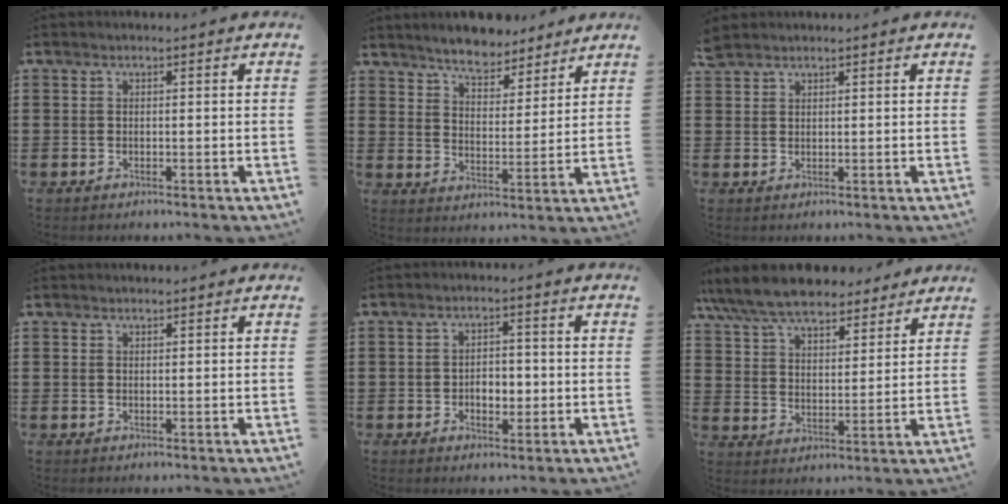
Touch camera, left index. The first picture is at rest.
{"total": 5.6, "force": [5.5, 0.9, 0.7], "torque": [-0.037, -0.023, 0.098]}
{"total": 2.2, "force": [2.0, 0.8, 0.4], "torque": [-0.014, 0.003, 0.041]}
{"total": 0.7, "force": [0.6, 0.2, 0.1], "torque": [-0.003, 0.000, 0.012]}
{"total": 3.2, "force": [-0.8, 2.0, 2.3], "torque": [-0.041, 0.002, -0.021]}
{"total": 9.0, "force": [8.2, 2.2, 3.0], "torque": [-0.092, -0.029, 0.152]}